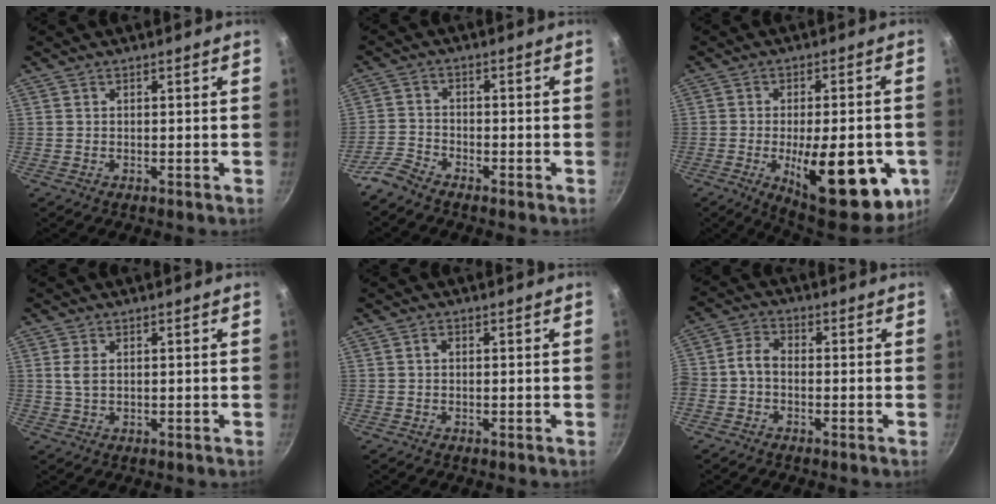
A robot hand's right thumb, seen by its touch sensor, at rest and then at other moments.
{"total": 3.7, "force": [-3.3, 1.3, 1.0], "torque": [-0.026, 0.025, -0.077]}
{"total": 21.9, "force": [-6.2, 8.3, 19.3], "torque": [-0.226, -0.003, -0.075]}
{"total": 2.6, "force": [0.5, 1.5, 2.0], "torque": [-0.042, 0.000, 0.011]}
{"total": 0.9, "force": [0.0, 0.6, 0.6], "torque": [-0.011, 0.005, 0.000]}
{"total": 4.4, "force": [-1.5, 3.0, 2.9], "torque": [-0.059, 0.032, -0.041]}